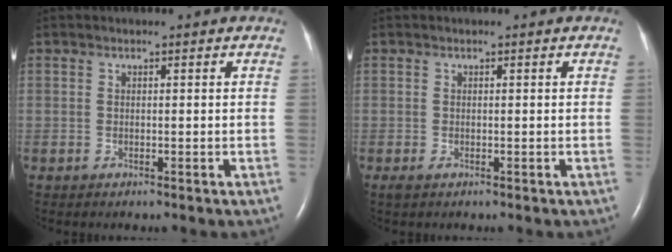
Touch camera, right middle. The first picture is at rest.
{"total": 0.7, "force": [-0.4, 0.3, 0.5], "torque": [-0.012, -0.002, -0.005]}